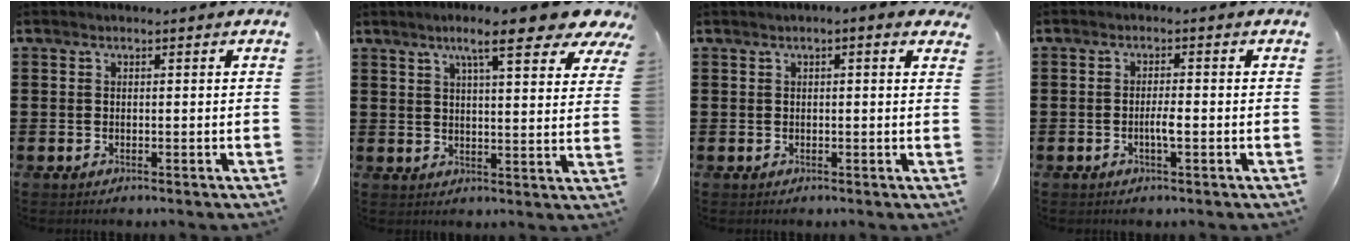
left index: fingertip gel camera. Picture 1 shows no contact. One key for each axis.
{"total": 9.5, "fx": 6.9, "fy": 1.6, "fz": 6.3, "tx": -0.110, "ty": -0.019, "tz": 0.114}
{"total": 1.0, "fx": 0.2, "fy": 0.4, "fz": 0.9, "tx": -0.019, "ty": 0.004, "tz": 0.002}
{"total": 2.4, "fx": -0.8, "fy": 0.4, "fz": 2.3, "tx": -0.043, "ty": 0.001, "tz": -0.014}